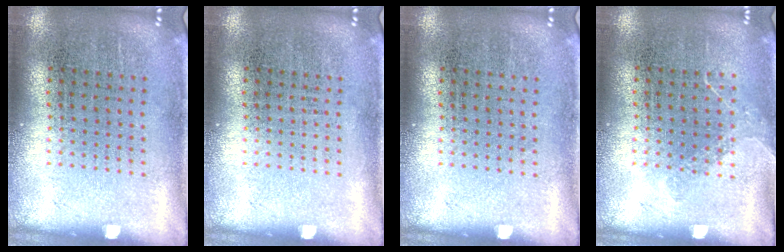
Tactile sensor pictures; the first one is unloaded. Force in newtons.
{"total": 0.0}
{"total": 0.0}
{"total": 0.9, "press": 0.7, "slide": 0.6}